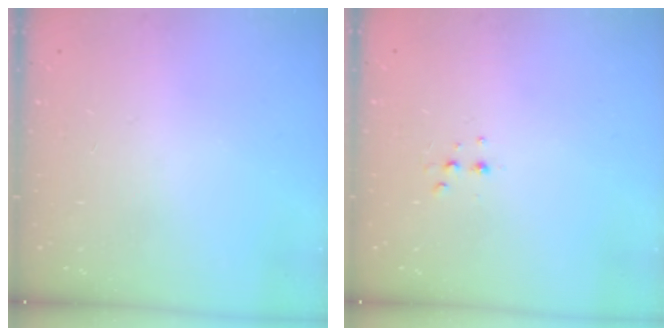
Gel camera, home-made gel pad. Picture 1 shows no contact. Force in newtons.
{"total": 2.3, "press": 2.2, "slide": 0.6}